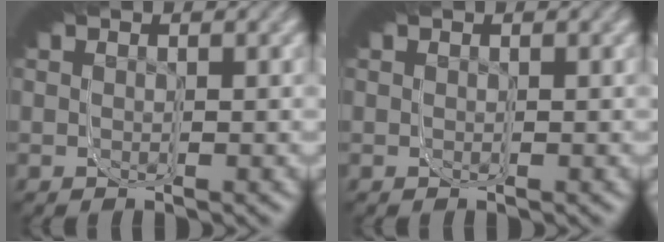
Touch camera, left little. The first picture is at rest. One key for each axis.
{"total": 0.0}